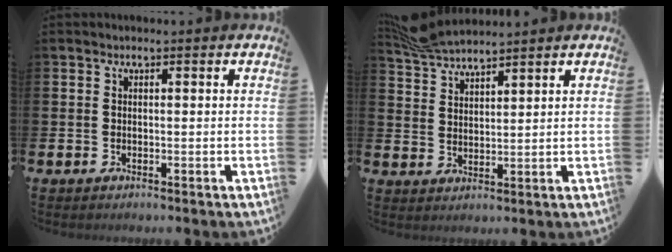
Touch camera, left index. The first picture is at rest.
{"total": 5.2, "force": [5.1, 0.4, 1.1], "torque": [-0.030, -0.023, 0.092]}